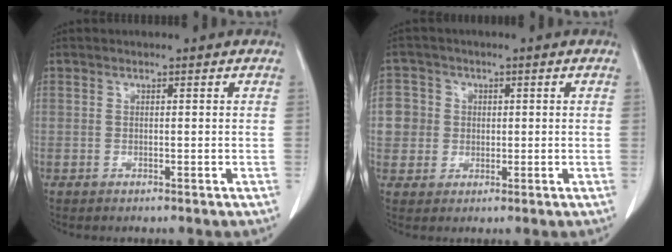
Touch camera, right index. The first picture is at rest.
{"total": 5.9, "force": [0.6, 5.8, 0.8], "torque": [-0.017, 0.018, 0.014]}